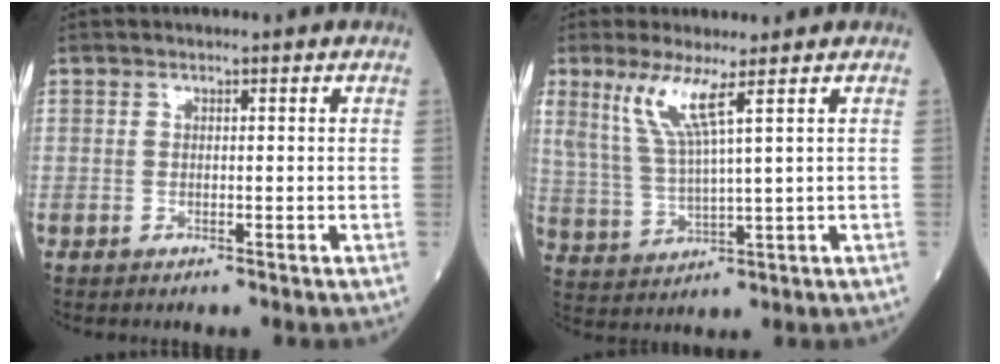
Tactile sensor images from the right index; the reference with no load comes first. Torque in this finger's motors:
{"motor_torque": [0.61, 0.60, 0.37, 0.13]}